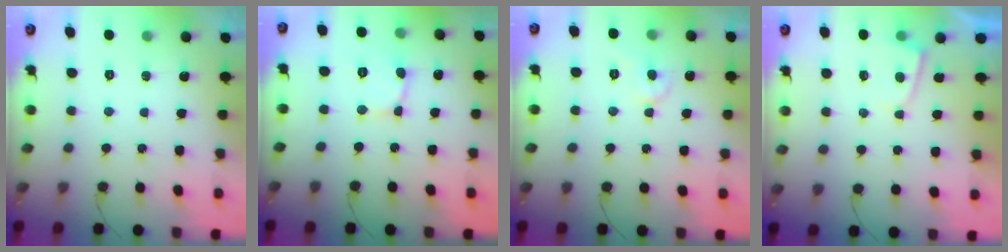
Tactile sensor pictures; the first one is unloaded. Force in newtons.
{"total": 2.1, "press": 2.1, "slide": 0.2}
{"total": 5.1, "press": 5.0, "slide": 0.7}
{"total": 2.3, "press": 2.3, "slide": 0.3}